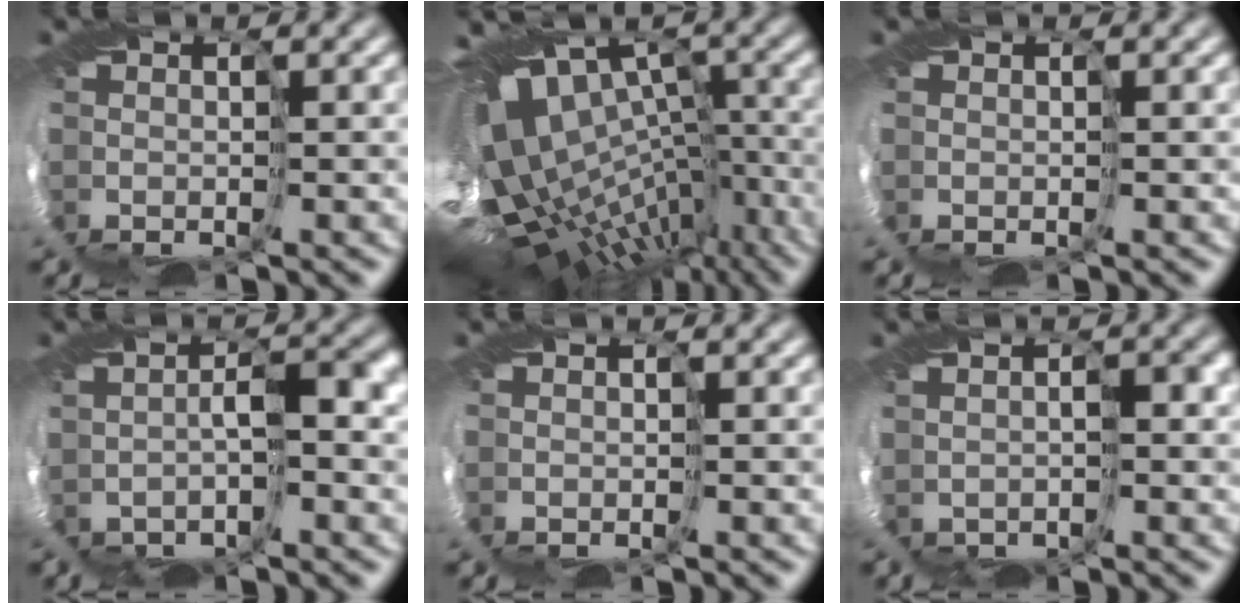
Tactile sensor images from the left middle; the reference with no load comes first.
{"total": 14.1, "force": [-1.7, 9.0, 10.7], "torque": [-0.198, 0.035, 0.019]}
{"total": 0.0}
{"total": 1.9, "force": [-0.7, 0.2, 1.8], "torque": [-0.042, 0.003, -0.014]}
{"total": 0.0}
{"total": 1.0, "force": [-0.2, 0.6, 0.8], "torque": [-0.011, 0.011, 0.003]}